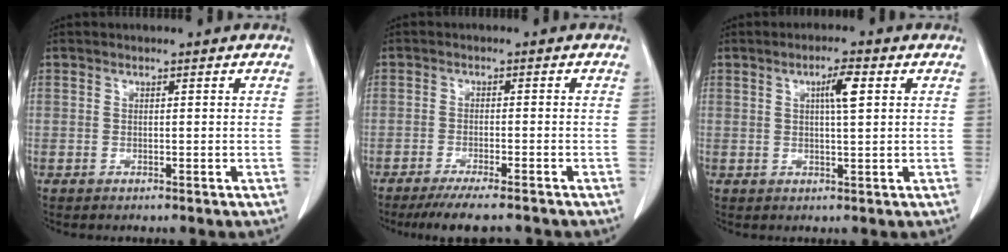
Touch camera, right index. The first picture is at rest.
{"total": 8.6, "force": [-7.3, 0.6, 4.4], "torque": [-0.058, -0.017, -0.112]}
{"total": 3.9, "force": [1.3, 0.3, 3.7], "torque": [-0.063, 0.002, 0.020]}